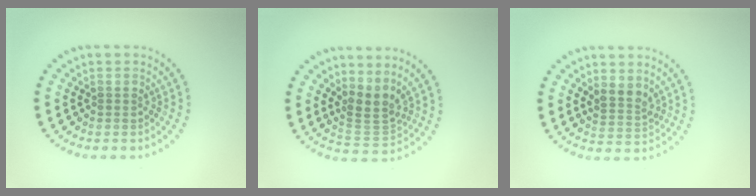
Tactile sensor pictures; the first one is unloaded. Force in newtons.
{"total": 2.8, "press": 1.9, "slide": 2.1}
{"total": 2.1, "press": 1.8, "slide": 1.0}